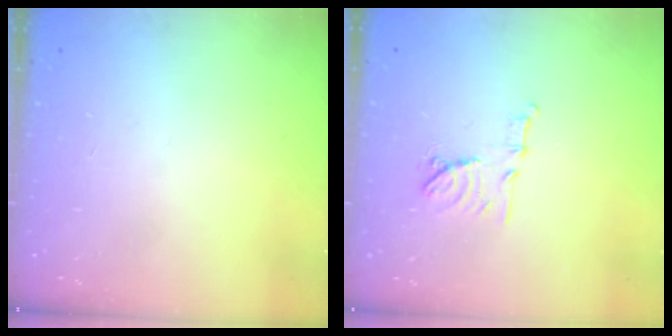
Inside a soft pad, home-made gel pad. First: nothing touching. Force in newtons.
{"total": 9.5, "press": 9.5, "slide": 0.8}